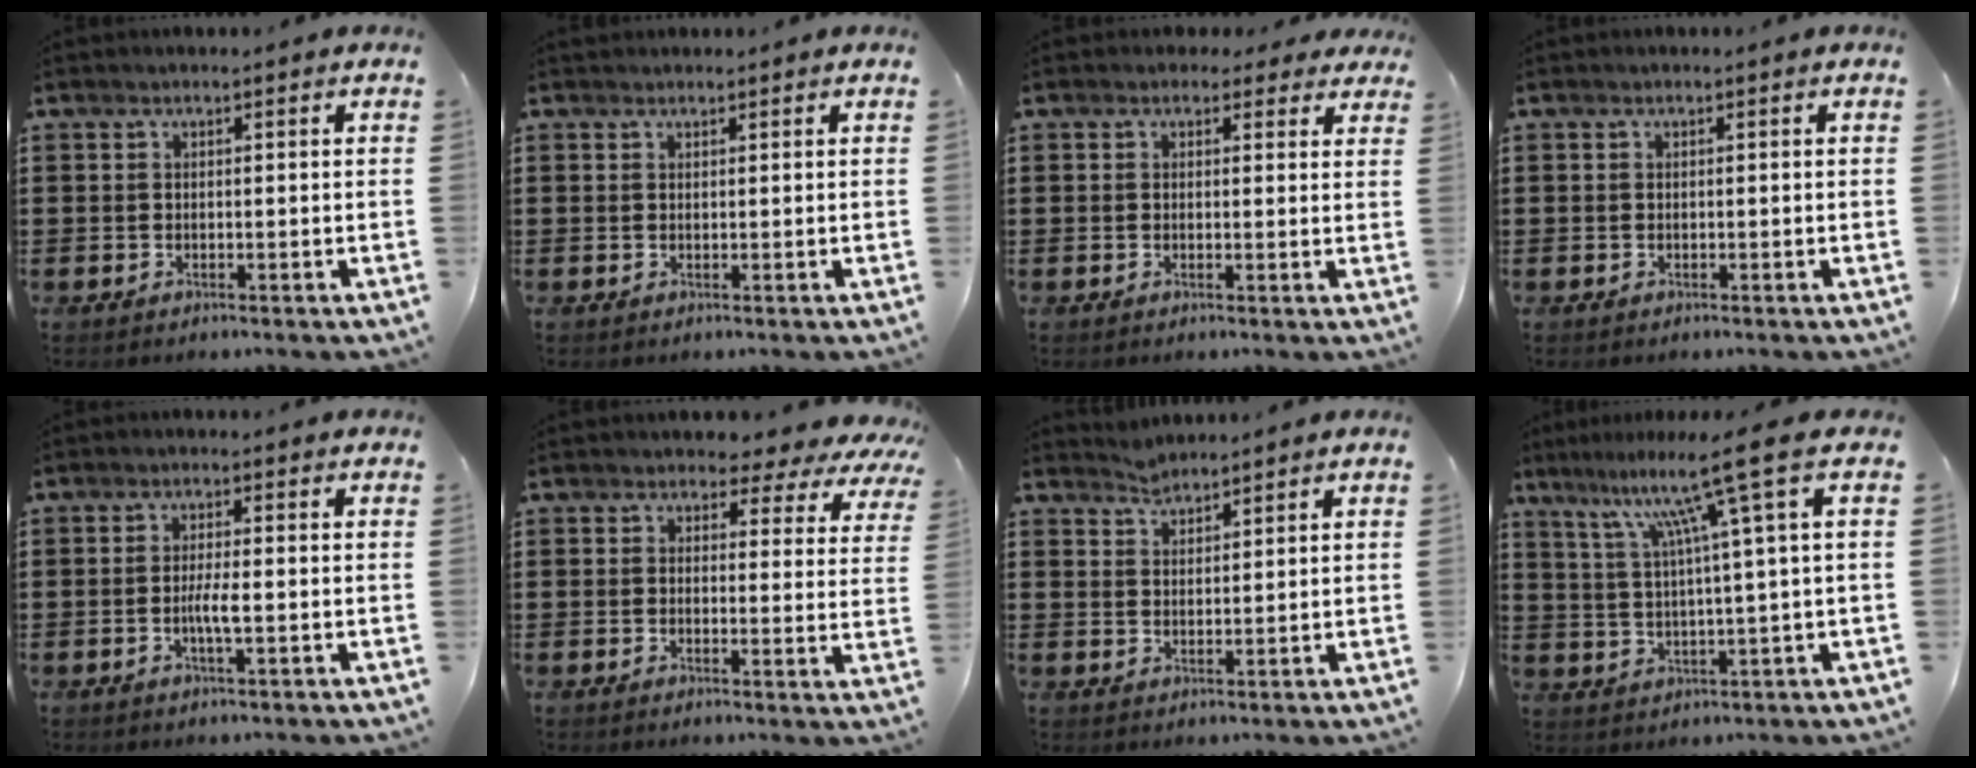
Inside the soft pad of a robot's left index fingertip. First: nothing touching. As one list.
[{"total": 0.8, "force": [0.7, 0.3, -0.1], "torque": [0.001, 0.002, 0.015]}, {"total": 1.9, "force": [1.3, 1.2, 0.6], "torque": [-0.011, 0.007, 0.022]}, {"total": 0.0}, {"total": 3.2, "force": [-0.7, 0.4, 3.1], "torque": [-0.061, -0.004, -0.015]}, {"total": 3.1, "force": [2.6, 1.3, 0.9], "torque": [-0.018, -0.019, 0.039]}, {"total": 2.4, "force": [2.4, 0.3, -0.2], "torque": [-0.003, -0.003, 0.047]}, {"total": 11.0, "force": [5.6, -1.1, 9.4], "torque": [-0.186, -0.016, 0.082]}]